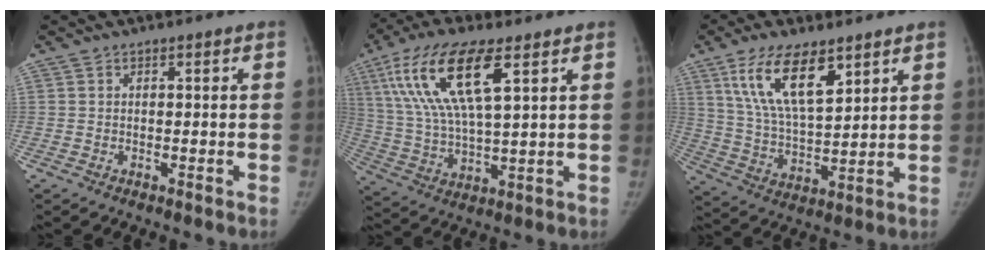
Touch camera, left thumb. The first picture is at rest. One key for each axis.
{"total": 17.2, "fx": 7.4, "fy": 5.3, "fz": 14.6, "tx": -0.300, "ty": -0.015, "tz": 0.141}
{"total": 14.1, "fx": 7.8, "fy": 5.5, "fz": 10.4, "tx": -0.175, "ty": -0.031, "tz": 0.154}